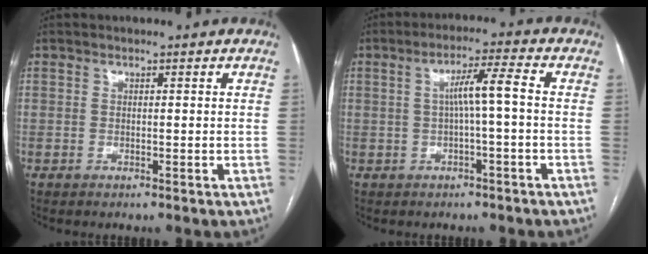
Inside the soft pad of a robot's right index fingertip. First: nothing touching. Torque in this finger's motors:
{"motor_torque": [0.47, -0.11, 0.22, 0.07]}